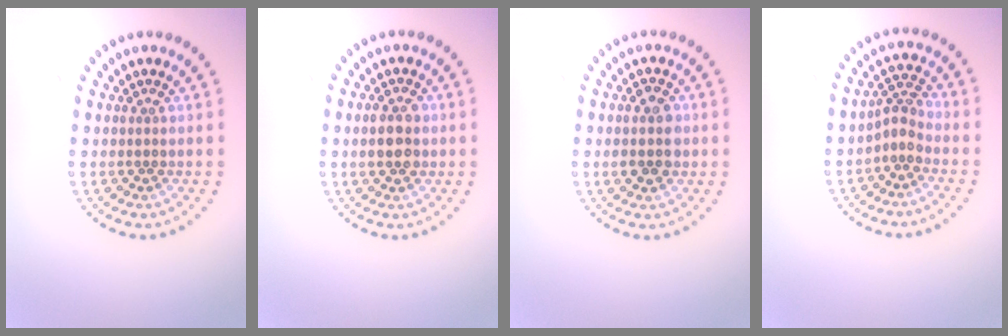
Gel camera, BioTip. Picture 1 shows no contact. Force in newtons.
{"total": 2.9, "press": 2.9, "slide": 0.1}
{"total": 2.9, "press": 2.9, "slide": 0.0}
{"total": 2.2, "press": 1.6, "slide": 1.5}